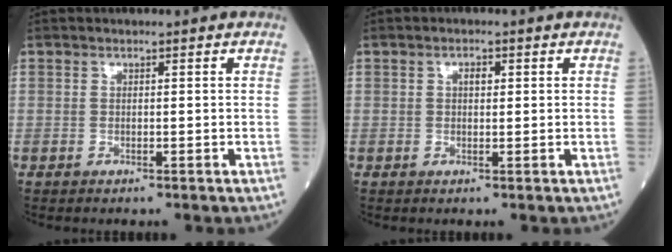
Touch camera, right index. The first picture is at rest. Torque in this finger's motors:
{"motor_torque": [0.08, 0.00, 0.01, 0.02]}